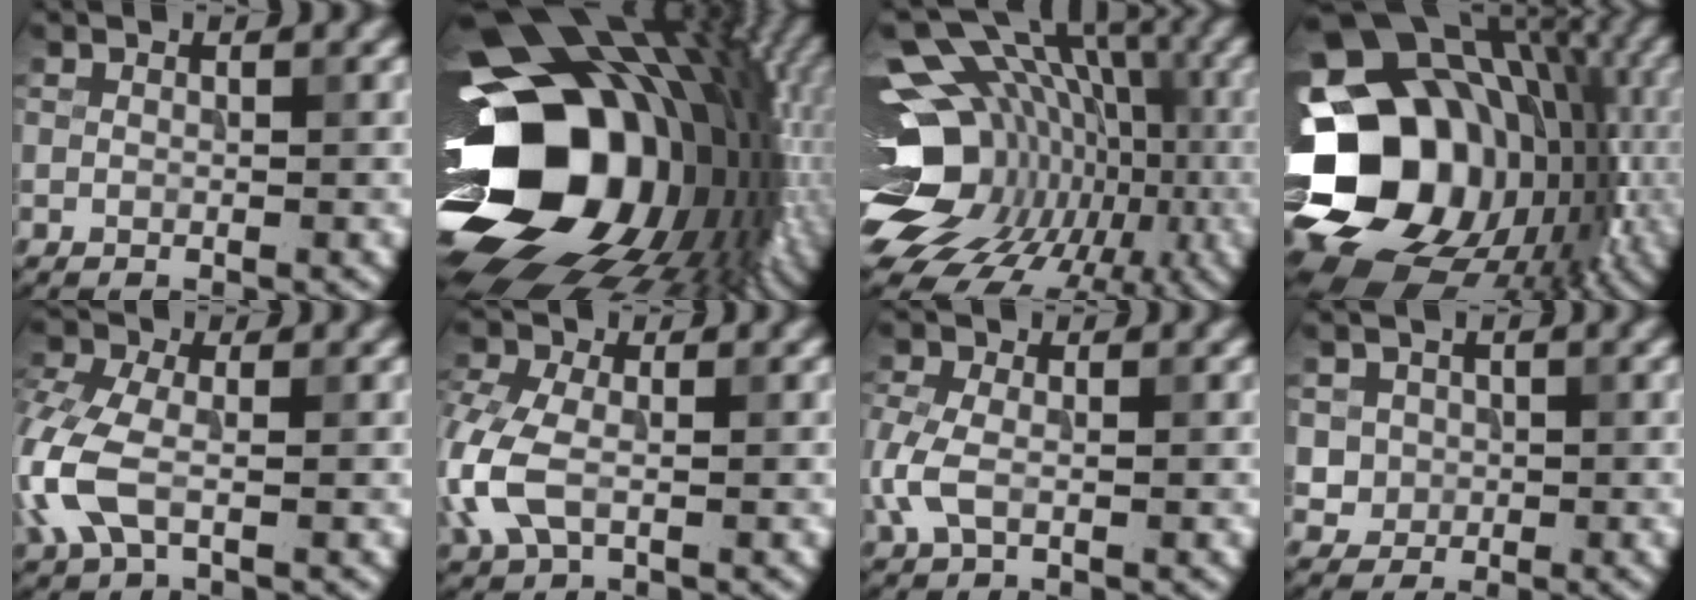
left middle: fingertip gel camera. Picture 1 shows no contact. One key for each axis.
{"total": 19.6, "fx": -1.0, "fy": 13.8, "fz": 13.9, "tx": -0.256, "ty": -0.028, "tz": -0.012}
{"total": 17.3, "fx": -2.3, "fy": 13.2, "fz": 10.9, "tx": -0.156, "ty": -0.004, "tz": -0.016}
{"total": 19.9, "fx": -3.3, "fy": 16.0, "fz": 11.4, "tx": -0.189, "ty": -0.003, "tz": -0.047}
{"total": 5.5, "fx": -1.3, "fy": 3.2, "fz": 4.3, "tx": -0.123, "ty": 0.000, "tz": -0.034}
{"total": 5.7, "fx": -1.0, "fy": 3.7, "fz": 4.3, "tx": -0.120, "ty": -0.001, "tz": -0.028}
{"total": 3.4, "fx": -0.6, "fy": 2.2, "fz": 2.6, "tx": -0.071, "ty": -0.001, "tz": -0.016}
{"total": 2.1, "fx": 0.1, "fy": 2.1, "fz": 0.4, "tx": -0.002, "ty": -0.005, "tz": 0.016}